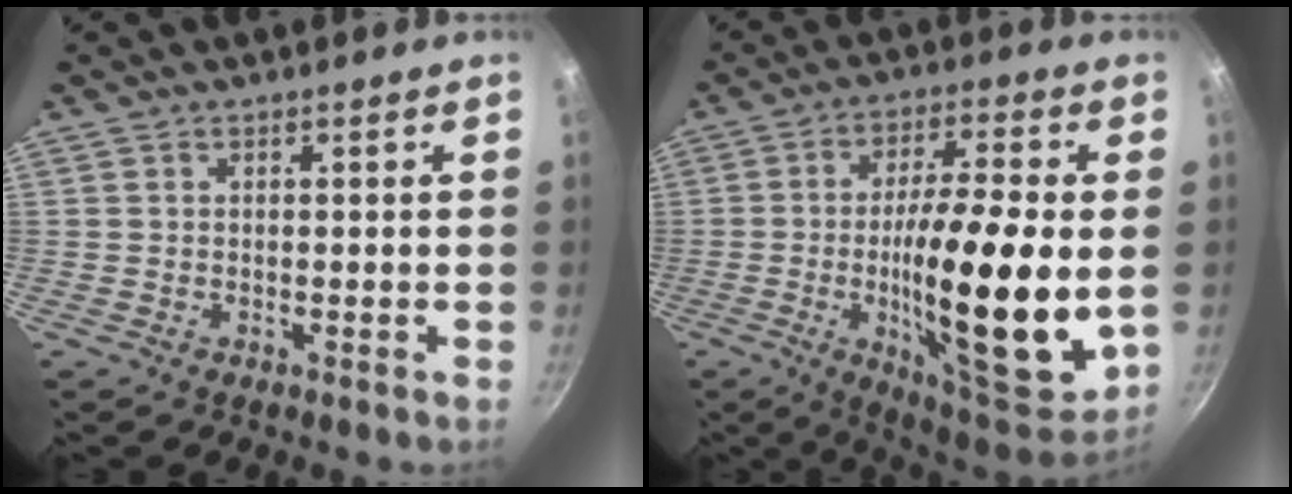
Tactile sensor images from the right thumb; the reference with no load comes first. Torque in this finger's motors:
{"motor_torque": [2.54, 2.47, 2.23, 0.07, 0.43]}